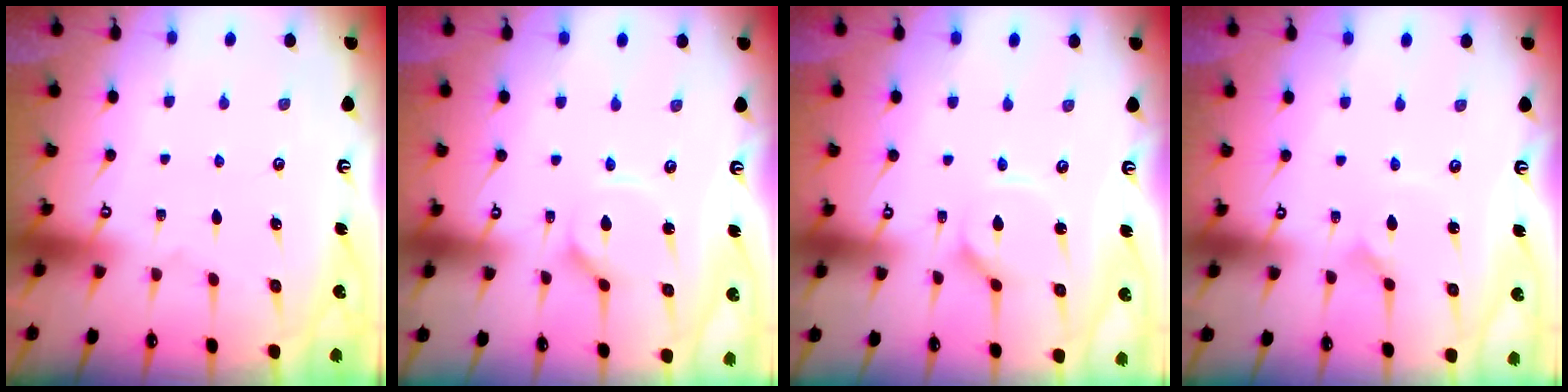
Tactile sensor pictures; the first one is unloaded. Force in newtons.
{"total": 2.8, "press": 2.8, "slide": 0.3}
{"total": 2.8, "press": 2.8, "slide": 0.3}
{"total": 1.5, "press": 1.5, "slide": 0.1}